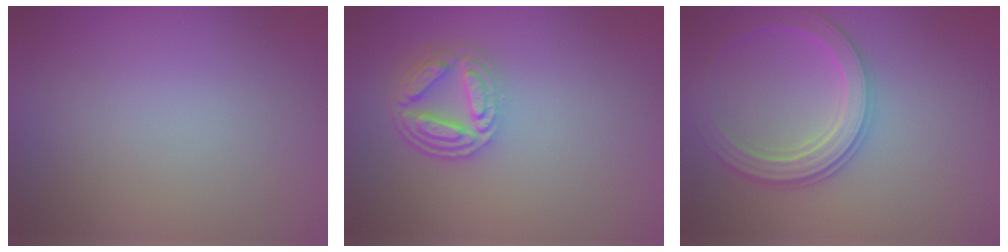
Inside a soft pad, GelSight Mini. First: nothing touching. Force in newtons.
{"total": 4.6, "press": 3.6, "slide": 2.9}
{"total": 3.7, "press": 3.6, "slide": 0.6}